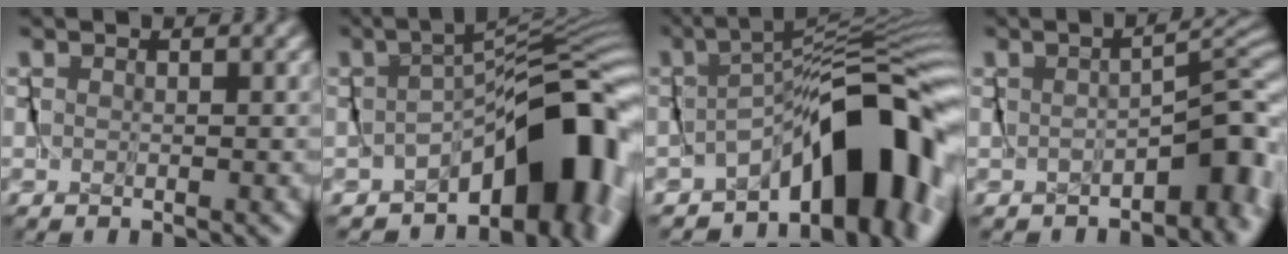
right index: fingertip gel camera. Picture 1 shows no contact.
{"total": 10.5, "force": [-5.2, 4.7, 7.8], "torque": [-0.092, -0.006, -0.073]}
{"total": 11.0, "force": [-5.6, 4.1, 8.6], "torque": [-0.099, 0.009, -0.088]}
{"total": 4.8, "force": [-3.1, 1.9, 3.1], "torque": [-0.023, 0.006, -0.052]}